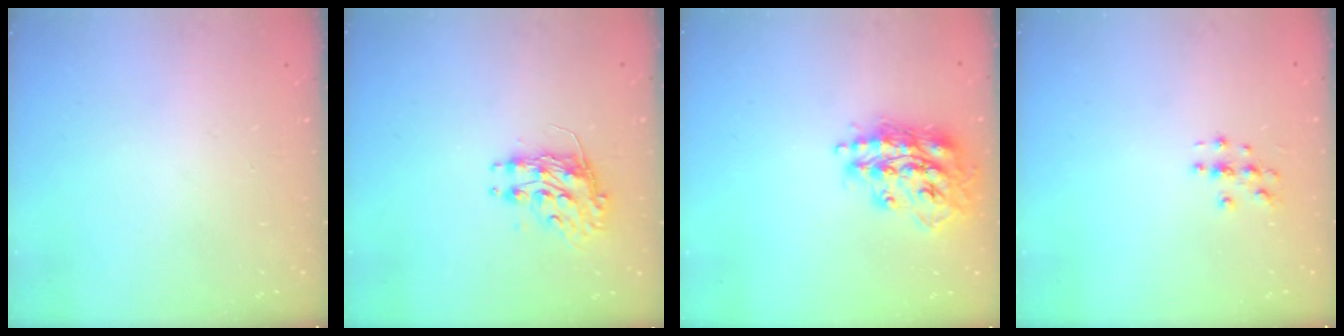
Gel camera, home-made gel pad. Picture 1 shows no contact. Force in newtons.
{"total": 8.7, "press": 8.7, "slide": 0.5}
{"total": 17.5, "press": 17.5, "slide": 1.2}
{"total": 2.8, "press": 2.8, "slide": 0.3}